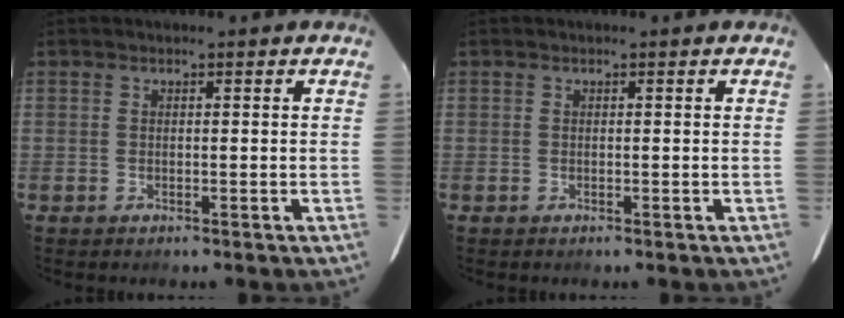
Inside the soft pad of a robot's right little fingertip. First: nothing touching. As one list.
[{"total": 0.0}]